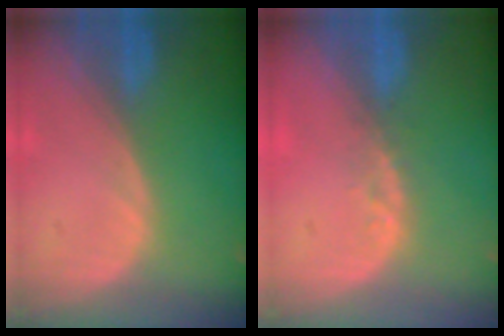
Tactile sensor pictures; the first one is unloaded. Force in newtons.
{"total": 2.1, "press": 1.8, "slide": 1.1}